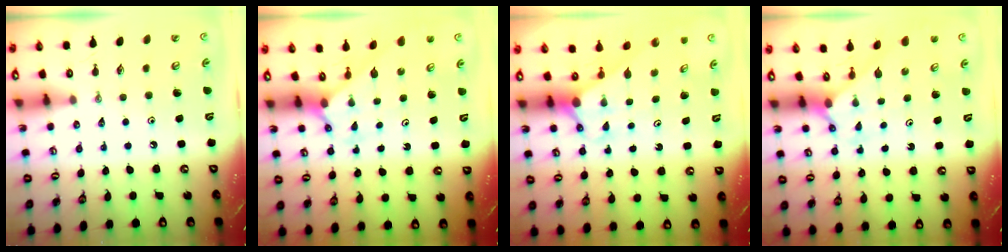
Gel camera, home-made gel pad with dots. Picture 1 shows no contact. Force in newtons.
{"total": 2.3, "press": 2.3, "slide": 0.2}
{"total": 2.8, "press": 2.8, "slide": 0.0}
{"total": 2.1, "press": 2.1, "slide": 0.2}